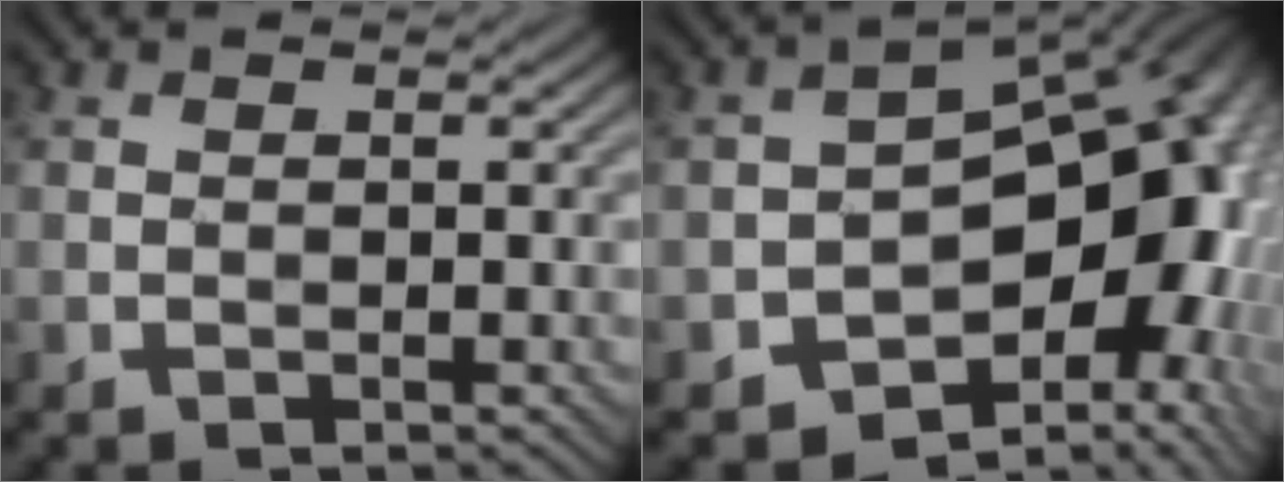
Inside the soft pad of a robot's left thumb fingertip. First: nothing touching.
{"total": 17.8, "force": [-4.7, 11.1, 13.0], "torque": [-0.140, -0.031, -0.047]}